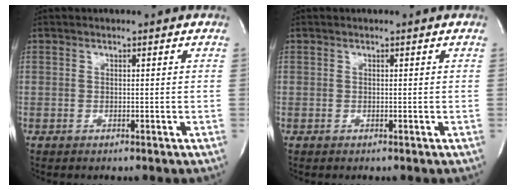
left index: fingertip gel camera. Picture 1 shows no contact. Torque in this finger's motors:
{"motor_torque": [-0.07, 0.07, 0.00, 0.00]}